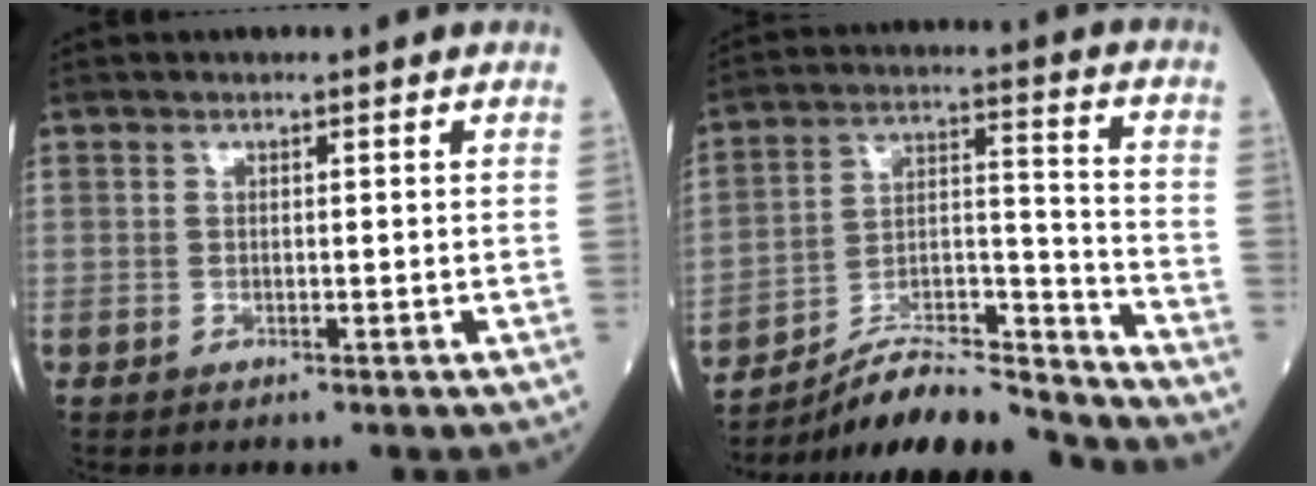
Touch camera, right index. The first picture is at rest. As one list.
[{"total": 16.5, "force": [-15.9, 0.6, 4.7], "torque": [-0.081, 0.033, -0.266]}]